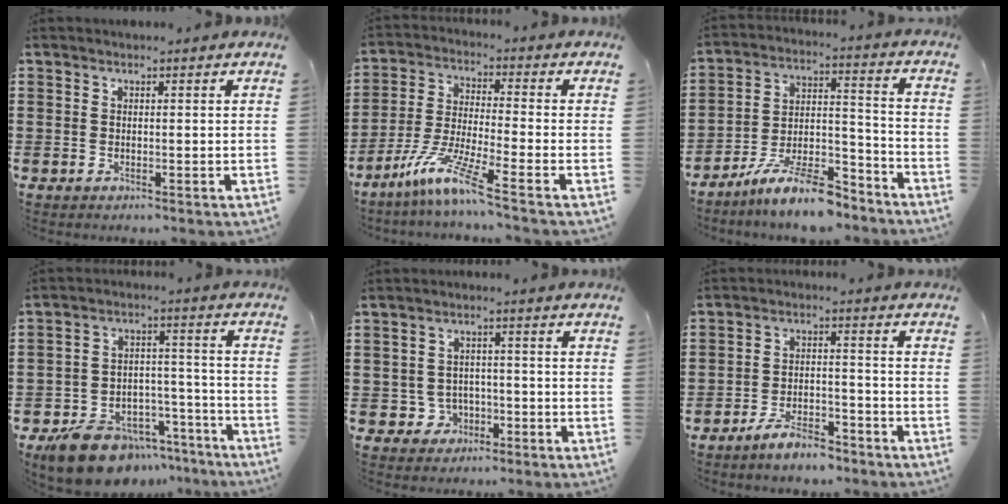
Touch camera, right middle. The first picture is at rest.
{"total": 8.4, "force": [-6.0, 0.1, 5.9], "torque": [-0.128, -0.016, -0.118]}
{"total": 11.0, "force": [-9.3, 1.6, 5.5], "torque": [-0.097, 0.026, -0.177]}
{"total": 9.9, "force": [-8.4, 4.4, 2.9], "torque": [-0.049, 0.044, -0.155]}
{"total": 3.1, "force": [-1.6, 2.6, 0.8], "torque": [-0.025, 0.005, -0.036]}
{"total": 5.5, "force": [-5.0, 1.1, 2.2], "torque": [-0.048, 0.004, -0.097]}